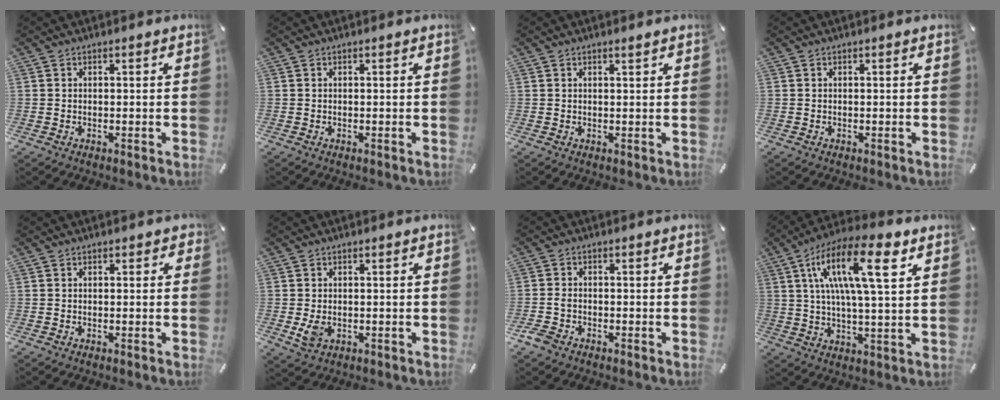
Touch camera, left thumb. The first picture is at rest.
{"total": 0.0}
{"total": 0.9, "force": [0.7, 0.2, 0.5], "torque": [-0.010, 0.000, 0.011]}
{"total": 0.0}
{"total": 0.7, "force": [0.0, 0.7, 0.2], "torque": [0.003, 0.002, -0.002]}
{"total": 3.3, "force": [-0.5, 2.4, 2.1], "torque": [-0.050, -0.008, -0.013]}
{"total": 2.7, "force": [-1.8, 1.7, 1.2], "torque": [-0.034, 0.004, -0.037]}
{"total": 16.0, "force": [6.4, 4.5, 14.0], "torque": [-0.264, -0.005, 0.098]}